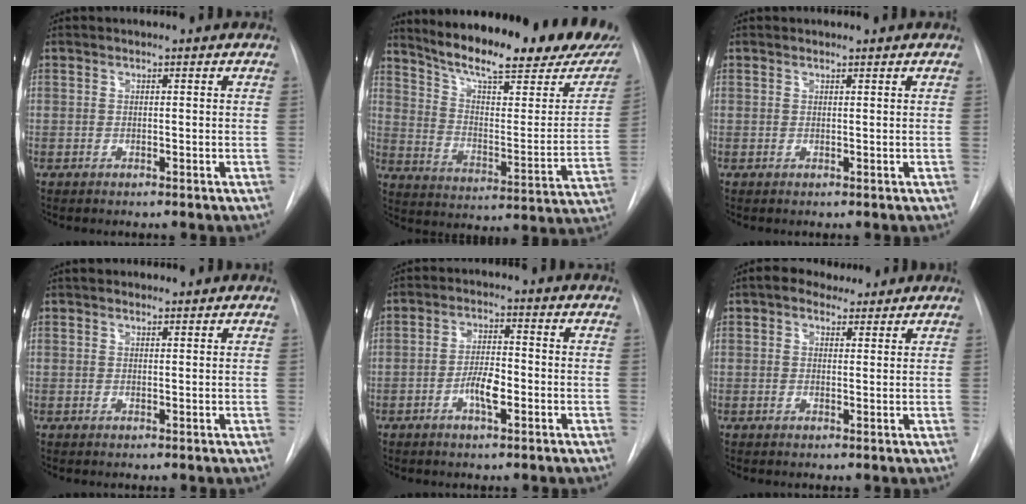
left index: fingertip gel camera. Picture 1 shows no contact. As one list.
[{"total": 26.9, "force": [22.0, 4.4, 14.9], "torque": [-0.225, -0.053, 0.295]}, {"total": 0.0}, {"total": 1.7, "force": [1.5, 0.7, 0.6], "torque": [-0.011, 0.014, 0.023]}, {"total": 4.5, "force": [-1.7, 1.2, 4.0], "torque": [-0.077, 0.004, -0.031]}, {"total": 4.0, "force": [3.0, 2.3, 1.5], "torque": [-0.025, 0.020, 0.047]}]